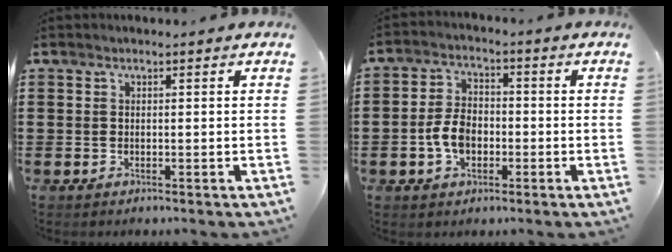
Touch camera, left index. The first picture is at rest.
{"total": 5.7, "force": [-1.5, 3.6, 4.2], "torque": [-0.103, 0.001, -0.035]}